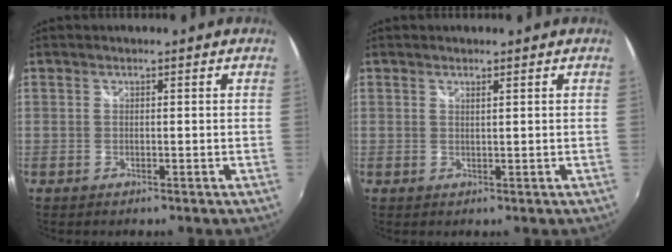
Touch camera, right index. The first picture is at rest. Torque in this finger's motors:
{"motor_torque": [-0.12, 0.32, -0.01, 0.00]}